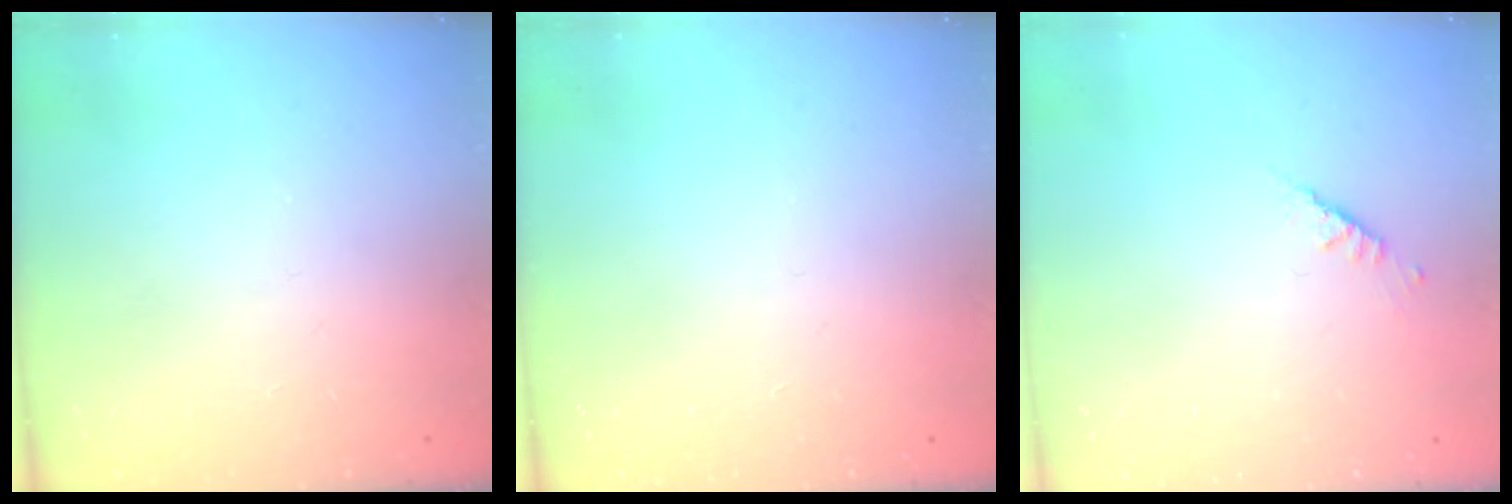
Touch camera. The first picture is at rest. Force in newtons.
{"total": 0.0}
{"total": 2.5, "press": 2.4, "slide": 0.7}